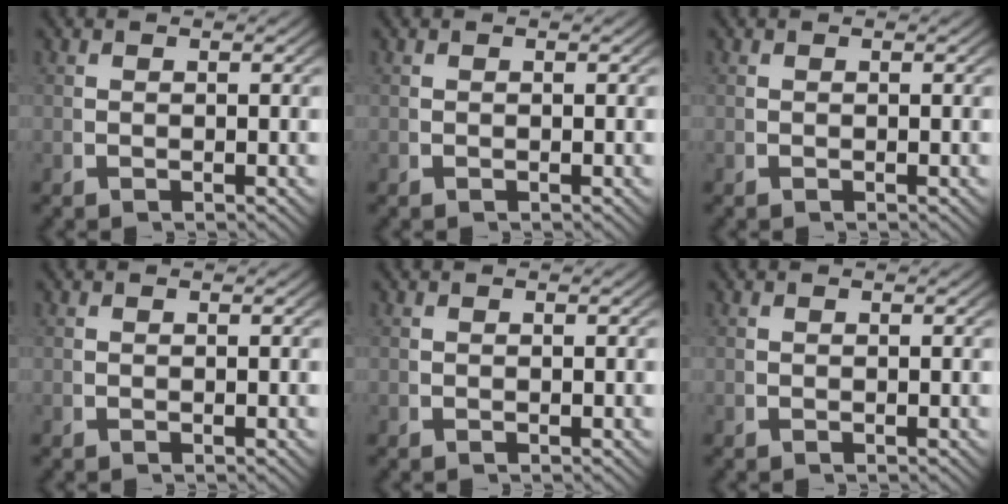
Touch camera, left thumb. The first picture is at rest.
{"total": 0.0}
{"total": 0.0}
{"total": 0.0}
{"total": 0.0}
{"total": 0.0}